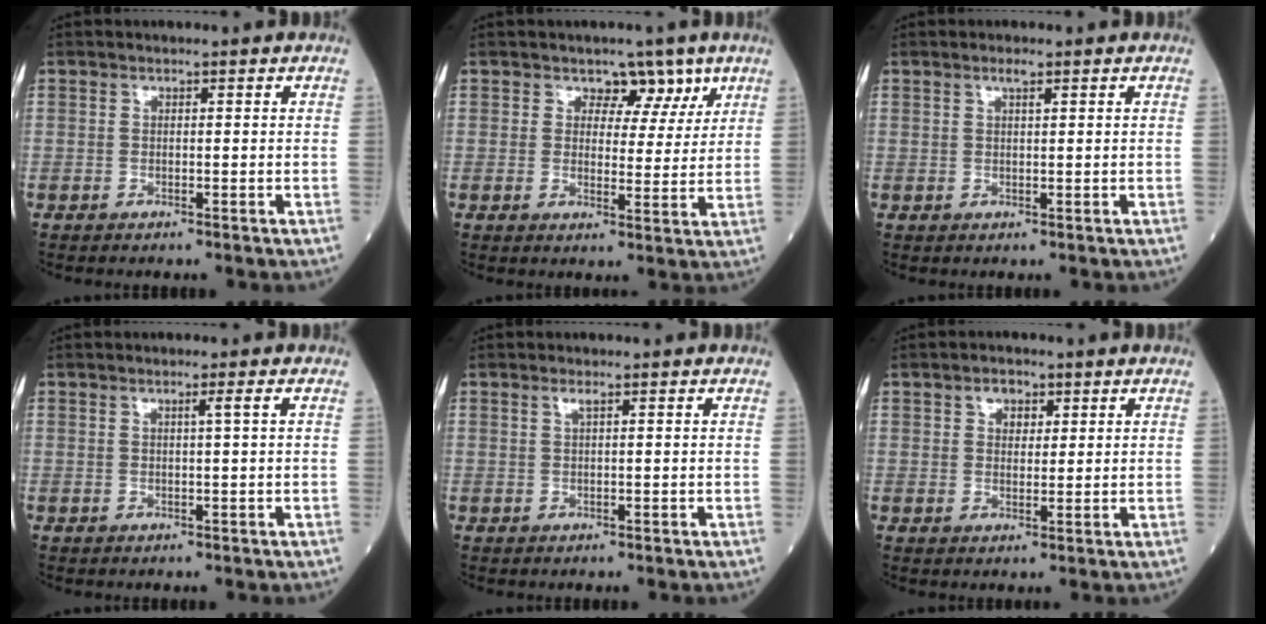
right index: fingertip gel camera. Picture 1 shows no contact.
{"total": 5.0, "force": [3.1, 3.5, 2.0], "torque": [-0.008, 0.001, 0.039]}
{"total": 1.1, "force": [0.7, 0.1, 0.9], "torque": [-0.016, 0.001, 0.013]}
{"total": 1.0, "force": [0.3, -0.5, 0.8], "torque": [-0.016, -0.003, 0.007]}
{"total": 0.8, "force": [0.4, -0.1, 0.6], "torque": [-0.020, 0.004, 0.010]}
{"total": 2.7, "force": [1.4, 1.8, 1.5], "torque": [-0.020, 0.006, 0.021]}